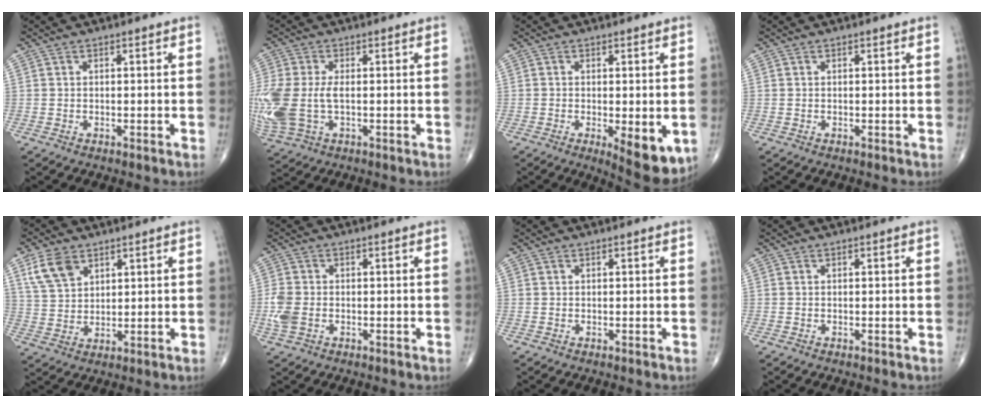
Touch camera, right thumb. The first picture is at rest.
{"total": 13.5, "force": [-1.2, 7.9, 10.9], "torque": [-0.299, -0.007, -0.012]}
{"total": 8.4, "force": [-2.2, 3.0, 7.5], "torque": [-0.097, -0.019, -0.026]}
{"total": 0.0}
{"total": 7.5, "force": [4.2, 4.7, 4.1], "torque": [-0.066, -0.014, 0.089]}
{"total": 4.5, "force": [-0.9, 3.0, 3.2], "torque": [-0.088, 0.004, -0.018]}
{"total": 0.0}
{"total": 0.0}